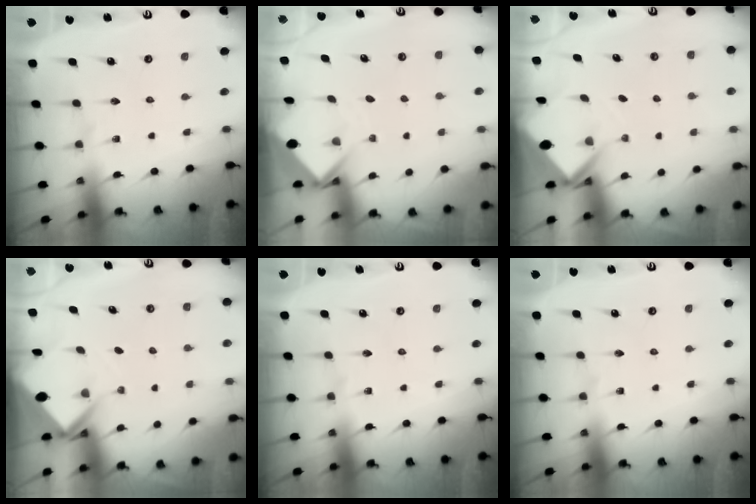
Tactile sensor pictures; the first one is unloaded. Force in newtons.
{"total": 3.7, "press": 3.7, "slide": 0.2}
{"total": 3.1, "press": 3.1, "slide": 0.1}
{"total": 3.1, "press": 3.1, "slide": 0.1}
{"total": 0.0}
{"total": 0.0}